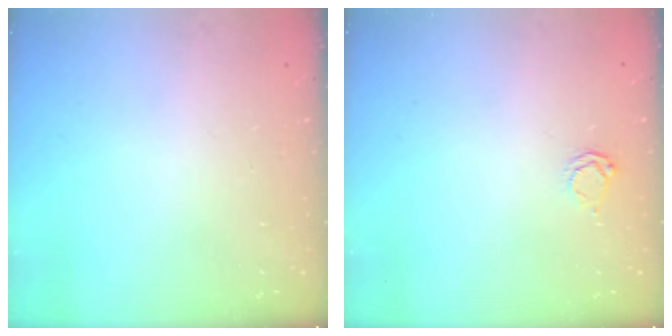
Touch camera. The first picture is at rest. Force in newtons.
{"total": 2.5, "press": 2.4, "slide": 0.3}